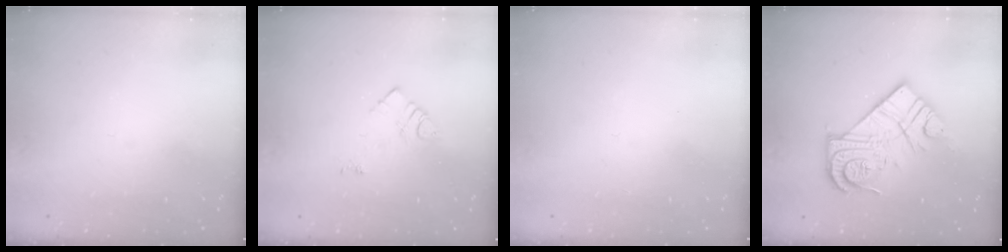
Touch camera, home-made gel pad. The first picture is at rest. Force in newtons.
{"total": 5.4, "press": 5.4, "slide": 0.8}
{"total": 1.6, "press": 1.6, "slide": 0.1}
{"total": 17.8, "press": 17.7, "slide": 1.4}